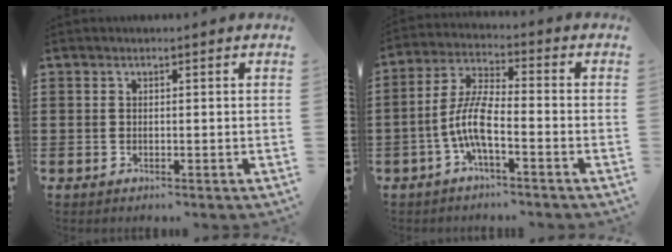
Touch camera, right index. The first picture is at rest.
{"total": 7.3, "force": [-2.7, 1.8, 6.6], "torque": [-0.160, -0.013, -0.060]}